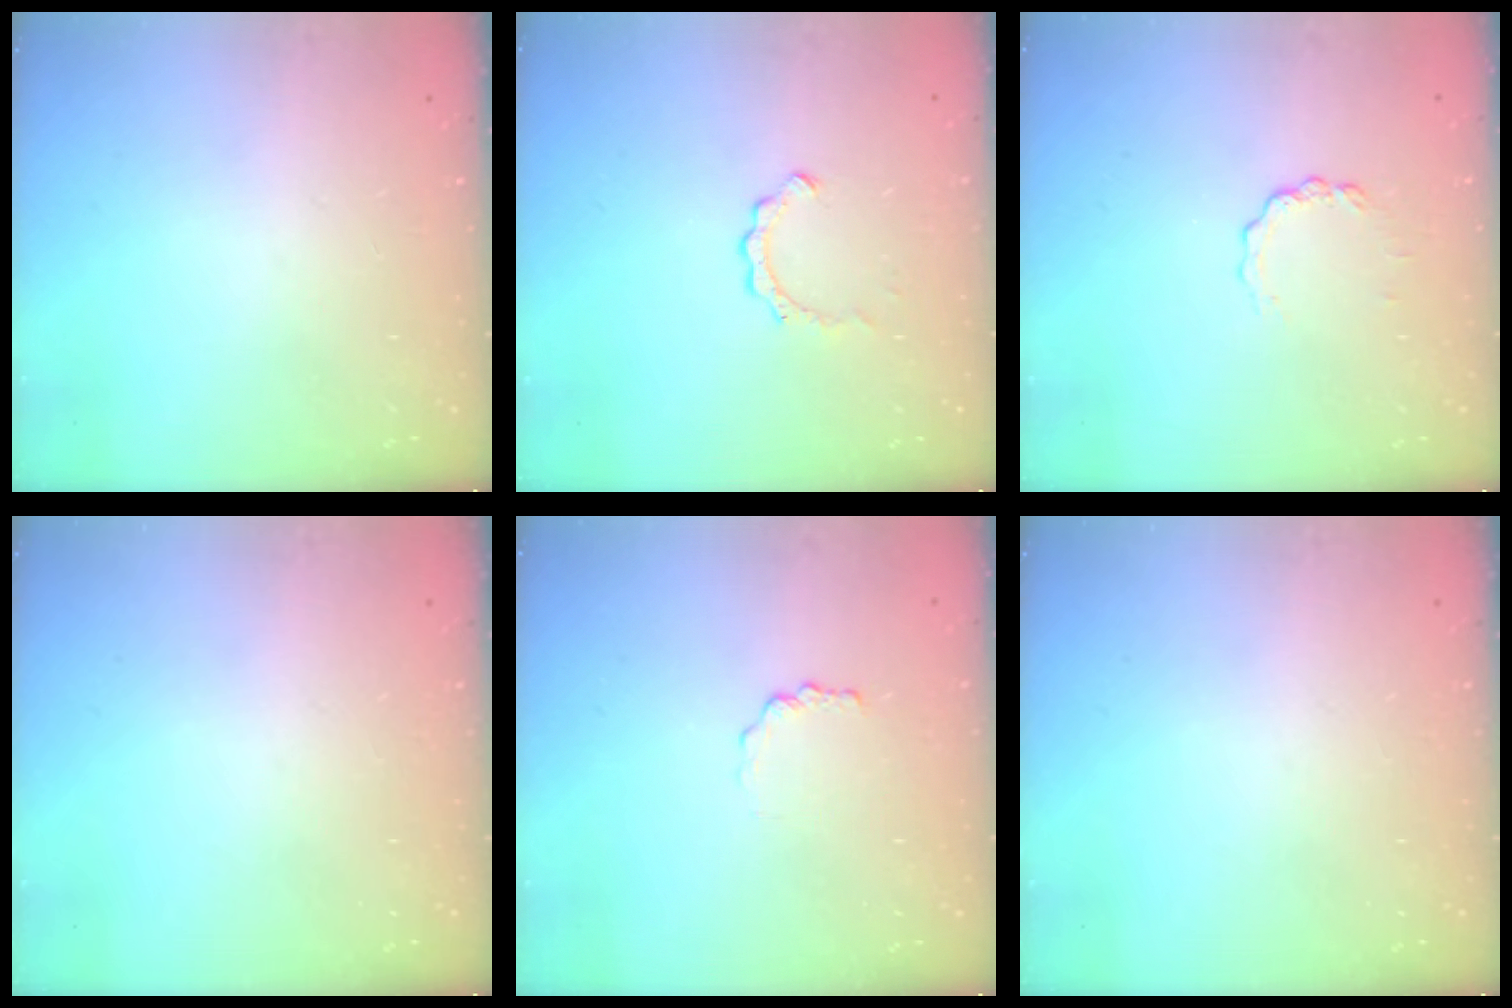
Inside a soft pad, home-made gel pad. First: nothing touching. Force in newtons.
{"total": 2.3, "press": 2.3, "slide": 0.2}
{"total": 2.8, "press": 2.8, "slide": 0.3}
{"total": 0.0}
{"total": 1.0, "press": 1.0, "slide": 0.2}
{"total": 0.0}